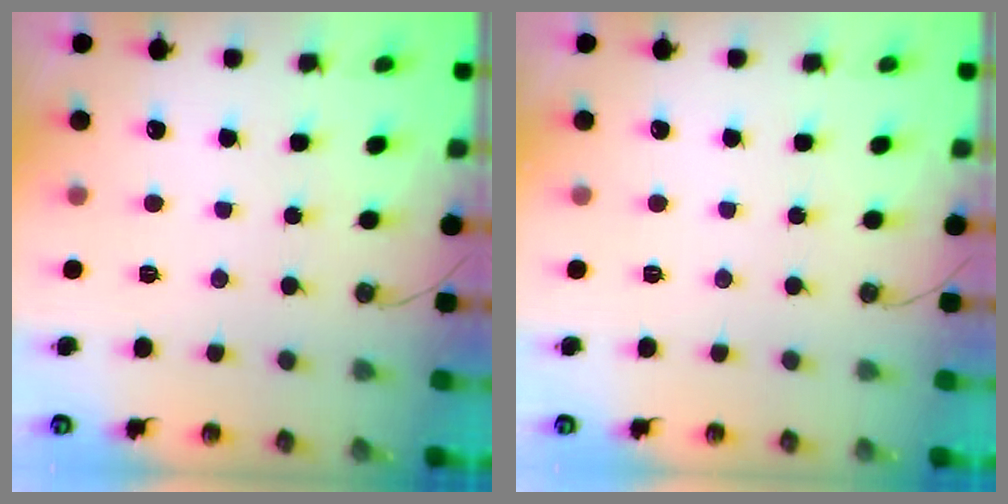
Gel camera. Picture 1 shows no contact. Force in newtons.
{"total": 0.0}